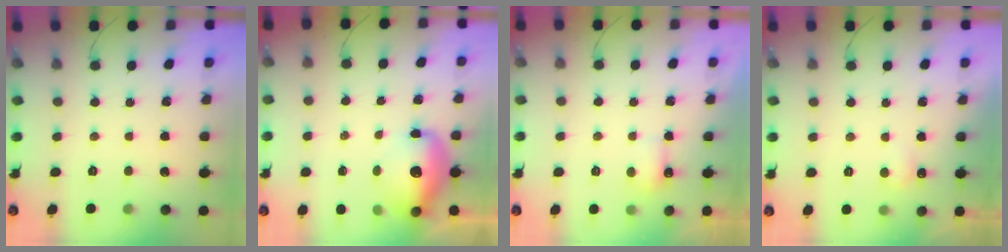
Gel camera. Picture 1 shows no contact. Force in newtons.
{"total": 12.5, "press": 12.1, "slide": 2.9}
{"total": 4.0, "press": 3.9, "slide": 0.8}
{"total": 2.2, "press": 2.2, "slide": 0.4}